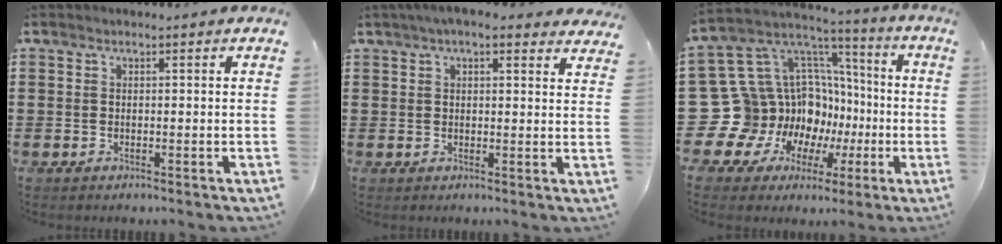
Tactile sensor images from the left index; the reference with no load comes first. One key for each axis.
{"total": 3.2, "fx": 2.2, "fy": 0.6, "fz": 2.2, "tx": -0.050, "ty": 0.005, "tz": 0.039}
{"total": 16.4, "fx": -2.5, "fy": 14.9, "fz": 6.3, "tx": -0.182, "ty": -0.044, "tz": 0.006}